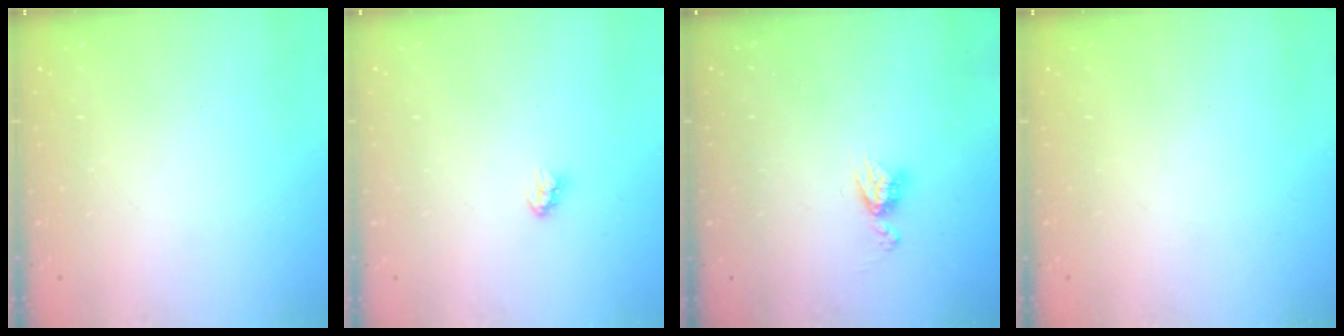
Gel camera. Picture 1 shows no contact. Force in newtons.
{"total": 2.9, "press": 2.9, "slide": 0.2}
{"total": 5.3, "press": 5.3, "slide": 0.5}
{"total": 0.0}